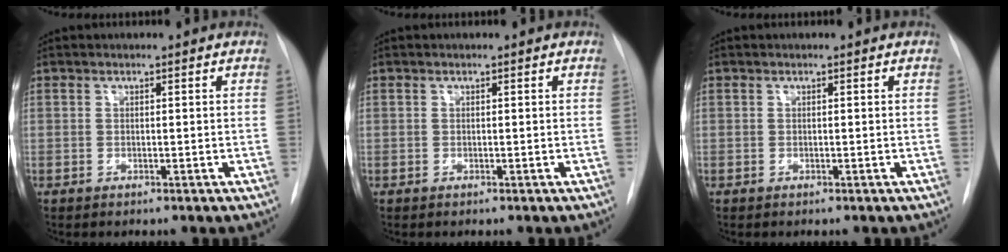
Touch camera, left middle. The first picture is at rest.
{"total": 0.0}
{"total": 0.0}